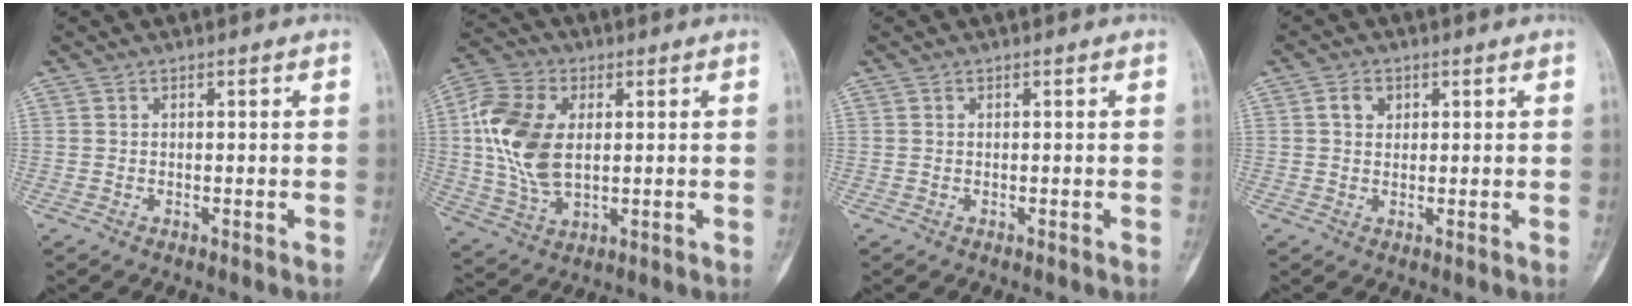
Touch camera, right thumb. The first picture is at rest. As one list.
[{"total": 11.3, "force": [1.3, 6.6, 9.0], "torque": [-0.187, 0.003, 0.028]}, {"total": 0.0}, {"total": 2.8, "force": [0.9, 2.2, 1.4], "torque": [-0.016, 0.000, 0.015]}]